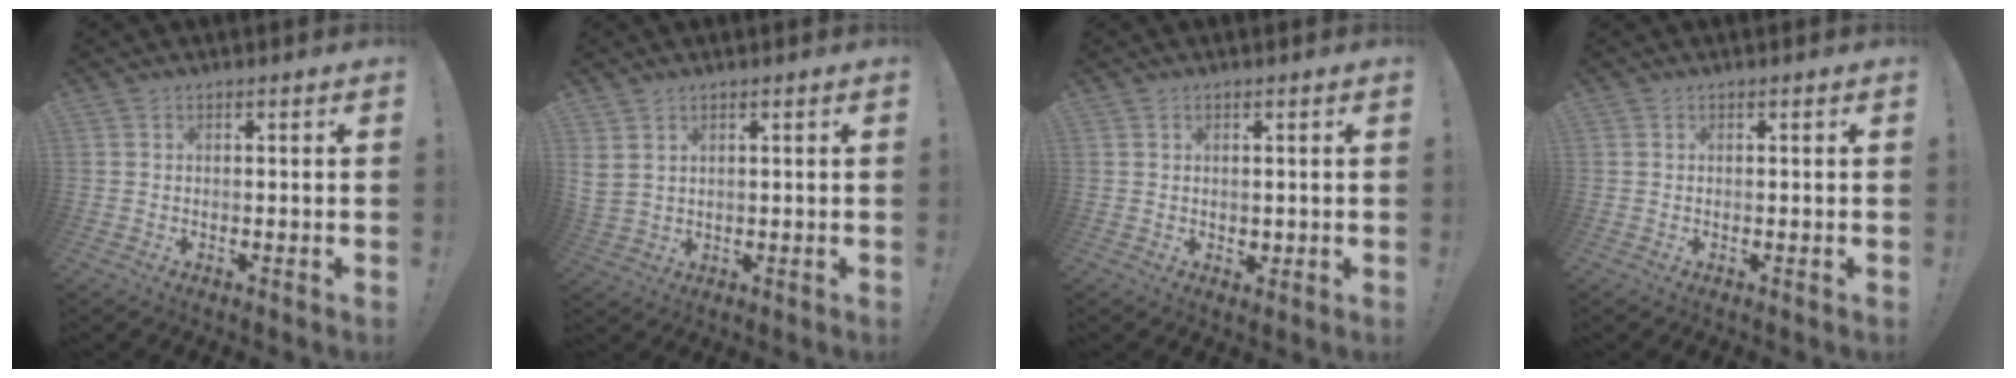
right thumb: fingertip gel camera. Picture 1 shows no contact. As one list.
[{"total": 3.6, "force": [2.0, 2.5, 1.7], "torque": [-0.031, -0.005, 0.040]}, {"total": 1.4, "force": [0.6, 1.1, 0.4], "torque": [0.008, -0.006, 0.007]}, {"total": 0.0}]